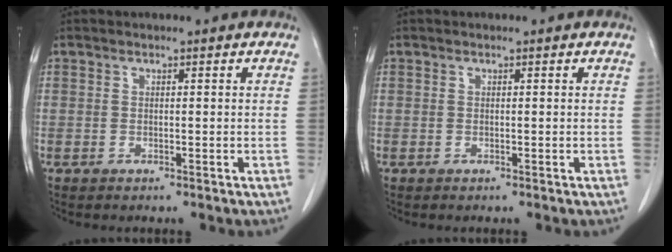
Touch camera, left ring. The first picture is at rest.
{"total": 0.0}